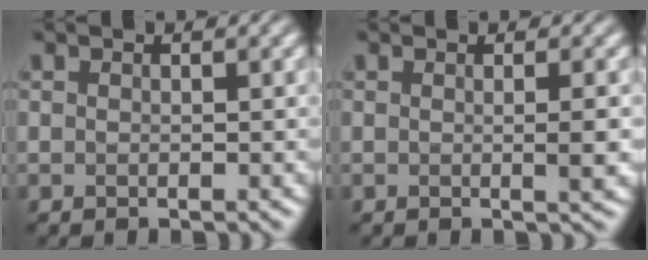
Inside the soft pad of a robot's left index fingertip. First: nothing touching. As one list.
[{"total": 1.6, "force": [0.1, 0.2, 1.6], "torque": [-0.036, 0.004, 0.003]}]